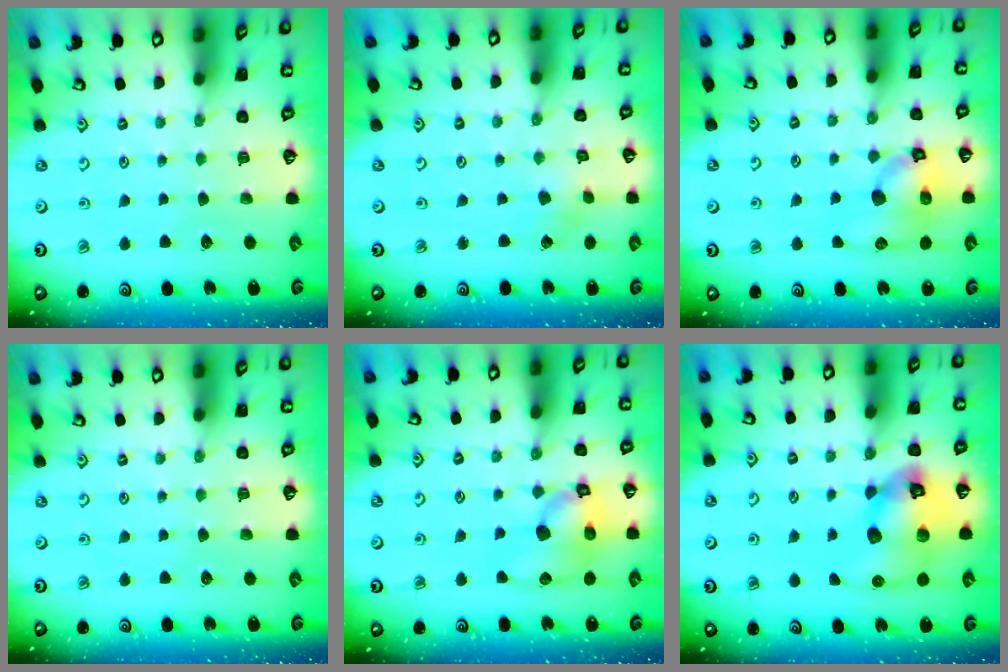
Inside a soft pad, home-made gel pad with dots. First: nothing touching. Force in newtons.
{"total": 2.1, "press": 2.1, "slide": 0.2}
{"total": 12.4, "press": 12.3, "slide": 1.7}
{"total": 0.0}
{"total": 13.5, "press": 13.4, "slide": 2.0}
{"total": 16.0, "press": 15.8, "slide": 2.4}